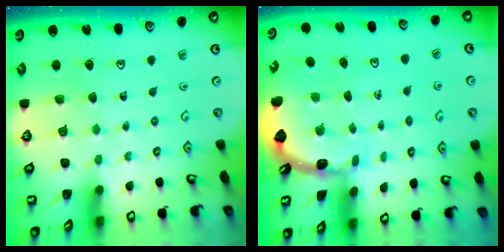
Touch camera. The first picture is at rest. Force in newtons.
{"total": 1.8, "press": 1.8, "slide": 0.1}